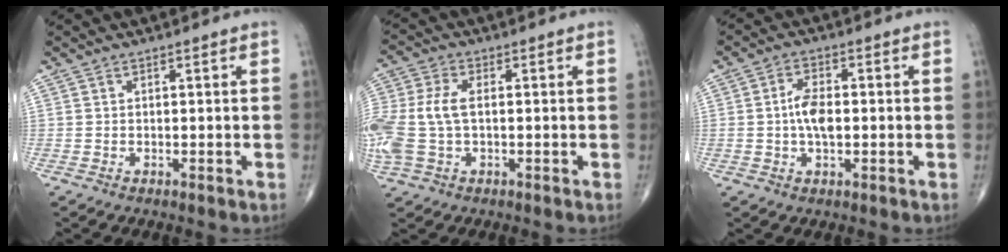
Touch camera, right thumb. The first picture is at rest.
{"total": 12.1, "force": [-0.3, 7.2, 9.7], "torque": [-0.260, 0.014, -0.003]}
{"total": 5.6, "force": [-0.3, 2.8, 4.9], "torque": [-0.094, 0.006, -0.010]}